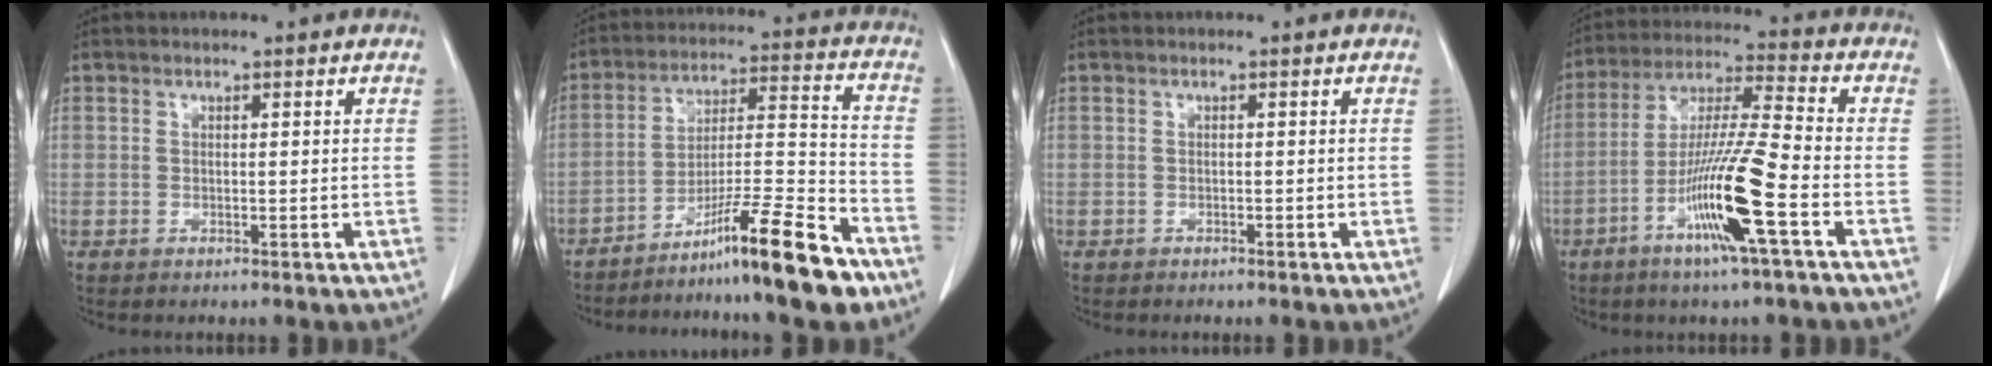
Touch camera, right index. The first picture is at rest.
{"total": 14.7, "force": [-10.6, -0.5, 10.1], "torque": [-0.162, 0.001, -0.179]}
{"total": 0.0}
{"total": 13.7, "force": [-5.7, -0.4, 12.5], "torque": [-0.244, -0.010, -0.110]}